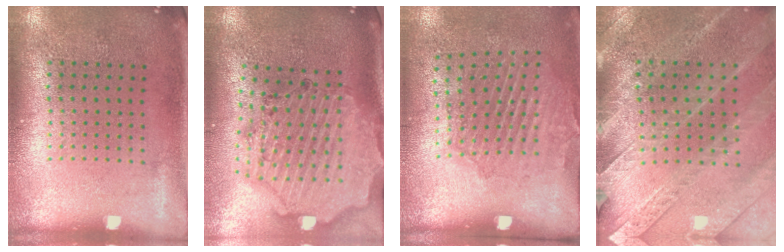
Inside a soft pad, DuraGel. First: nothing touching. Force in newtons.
{"total": 2.9, "press": 2.6, "slide": 1.2}
{"total": 1.8, "press": 1.3, "slide": 1.2}
{"total": 2.8, "press": 2.7, "slide": 0.6}